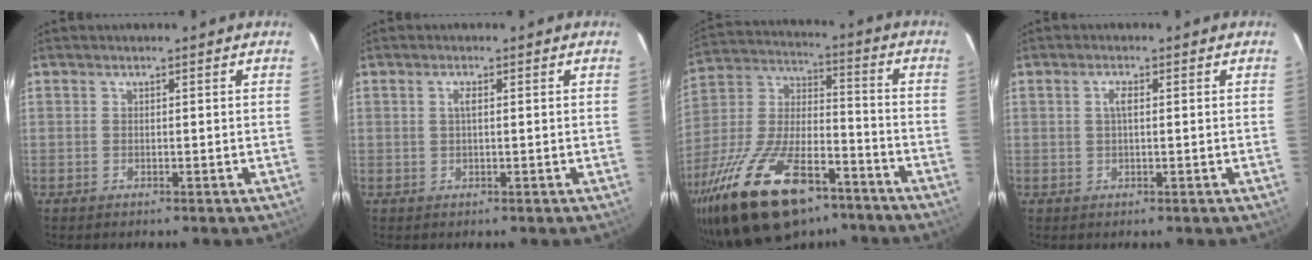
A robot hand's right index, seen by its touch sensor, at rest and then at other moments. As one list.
[{"total": 1.2, "force": [0.2, 0.3, 1.2], "torque": [-0.022, 0.003, 0.000]}, {"total": 28.1, "force": [-18.3, 11.9, 17.6], "torque": [-0.353, -0.015, -0.296]}, {"total": 1.7, "force": [0.2, 0.5, 1.6], "torque": [-0.031, 0.004, 0.001]}]